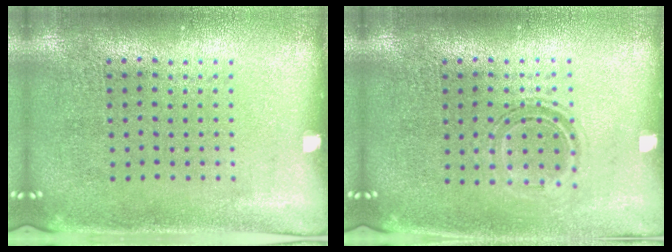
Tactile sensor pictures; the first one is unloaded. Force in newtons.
{"total": 1.1, "press": 0.9, "slide": 0.7}